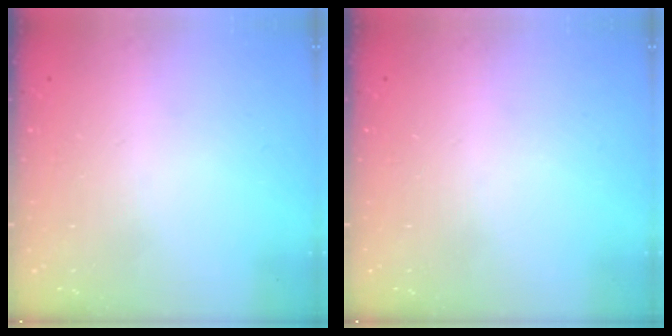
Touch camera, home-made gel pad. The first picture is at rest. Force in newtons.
{"total": 0.0}